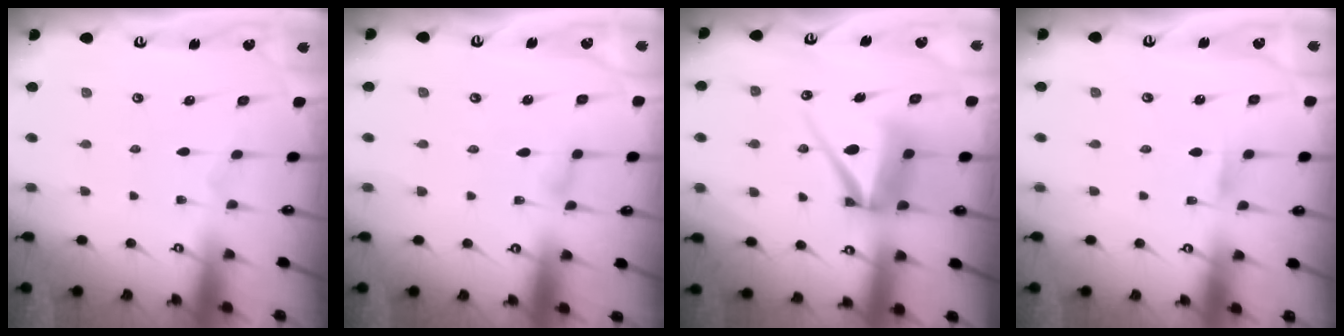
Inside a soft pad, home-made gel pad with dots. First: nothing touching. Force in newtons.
{"total": 4.7, "press": 4.7, "slide": 0.5}
{"total": 11.3, "press": 11.3, "slide": 1.4}
{"total": 1.3, "press": 1.3, "slide": 0.1}